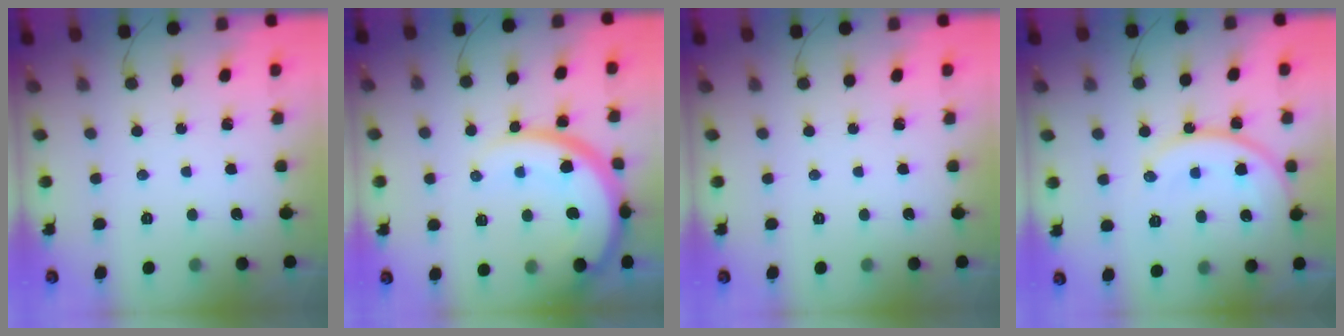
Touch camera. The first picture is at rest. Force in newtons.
{"total": 15.9, "press": 15.8, "slide": 1.5}
{"total": 0.0}
{"total": 13.7, "press": 13.6, "slide": 1.4}